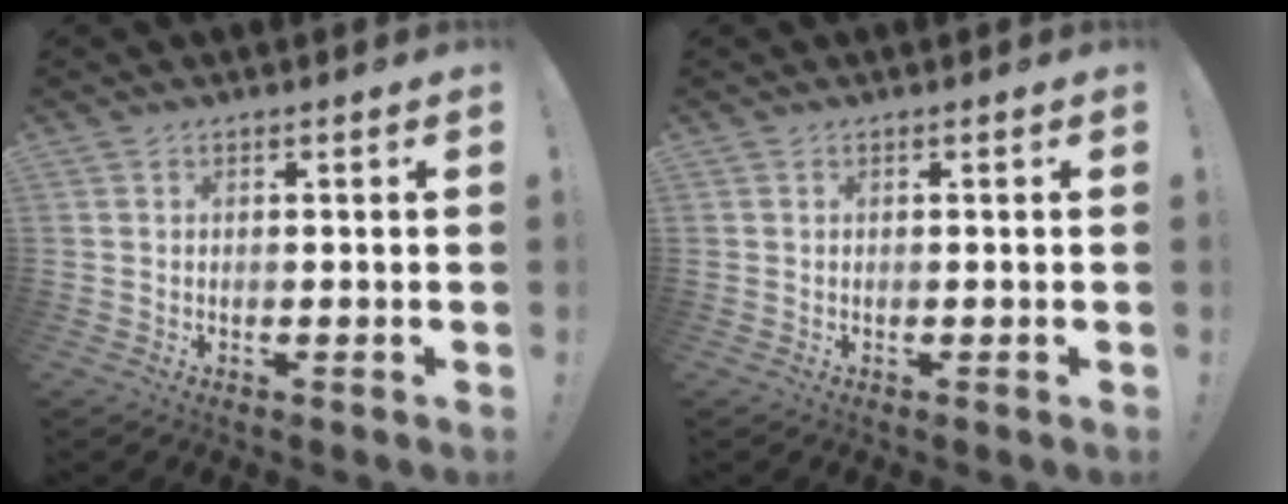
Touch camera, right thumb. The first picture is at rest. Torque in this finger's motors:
{"motor_torque": [0.01, 0.01, 0.03, -0.03, 0.02]}